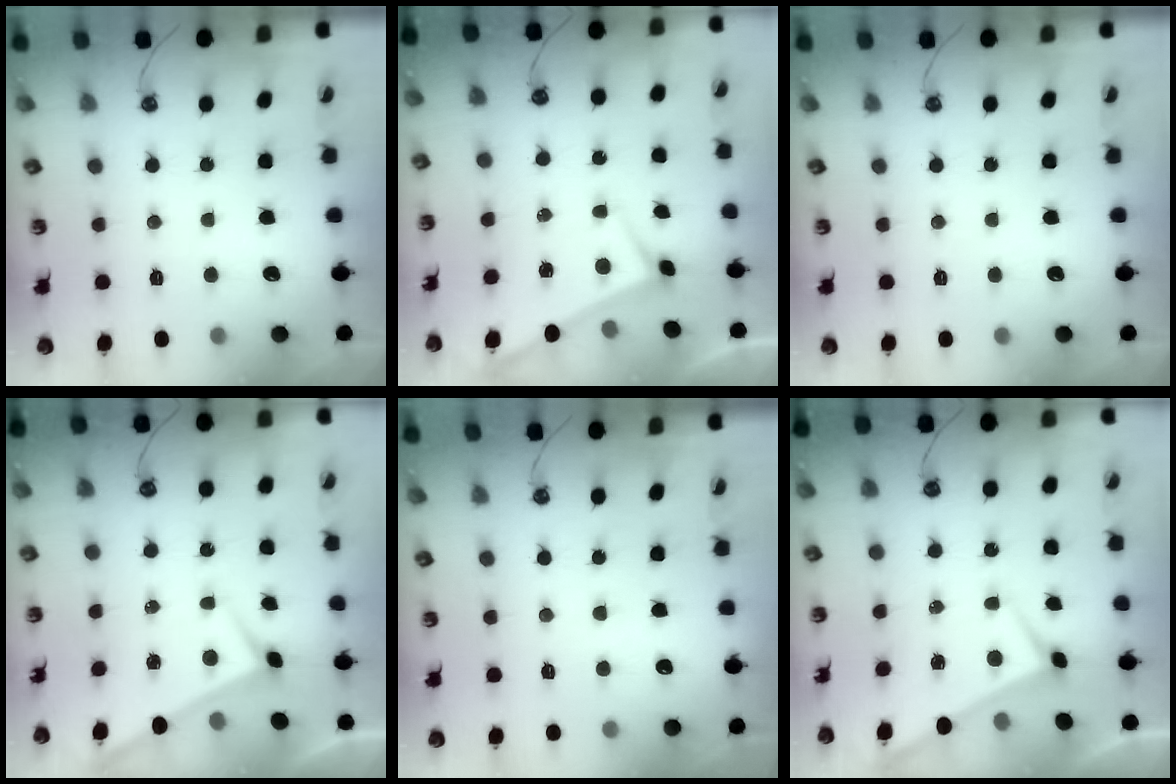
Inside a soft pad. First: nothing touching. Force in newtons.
{"total": 3.1, "press": 3.1, "slide": 0.2}
{"total": 0.0}
{"total": 1.3, "press": 1.3, "slide": 0.4}
{"total": 0.5, "press": 0.5, "slide": 0.2}
{"total": 1.7, "press": 1.7, "slide": 0.1}